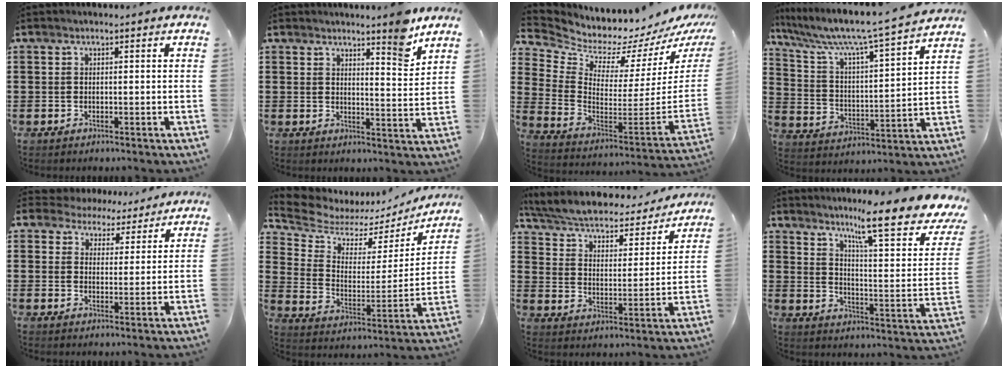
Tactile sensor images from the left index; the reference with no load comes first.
{"total": 6.8, "force": [5.8, 0.5, 3.5], "torque": [-0.051, -0.034, 0.097]}
{"total": 4.7, "force": [4.6, 1.0, 0.3], "torque": [-0.034, -0.072, 0.071]}
{"total": 7.6, "force": [6.6, 0.0, 3.9], "torque": [-0.105, -0.052, 0.100]}
{"total": 5.1, "force": [4.7, 2.0, 0.0], "torque": [-0.028, -0.017, 0.084]}
{"total": 6.1, "force": [5.6, 2.4, 0.8], "torque": [-0.056, -0.042, 0.094]}
{"total": 4.9, "force": [4.3, 0.9, 2.1], "torque": [-0.062, -0.033, 0.067]}
{"total": 12.0, "force": [9.1, 0.6, 7.9], "torque": [-0.132, -0.062, 0.138]}